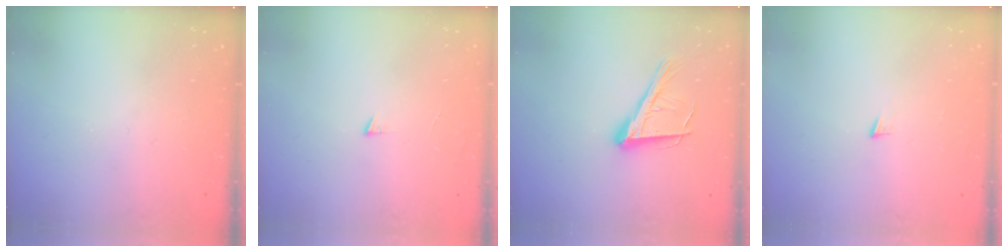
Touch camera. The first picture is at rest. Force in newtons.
{"total": 4.1, "press": 4.1, "slide": 0.4}
{"total": 17.0, "press": 16.5, "slide": 3.9}
{"total": 5.2, "press": 5.2, "slide": 0.3}